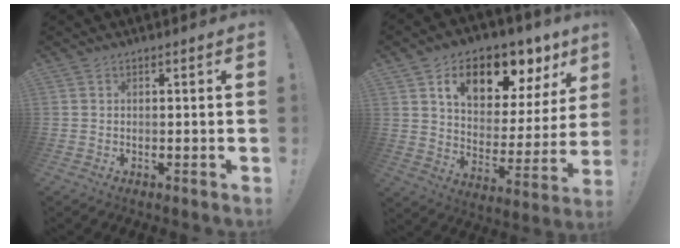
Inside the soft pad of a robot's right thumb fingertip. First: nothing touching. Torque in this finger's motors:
{"motor_torque": [2.35, 2.58, 0.36, 0.04, 0.07]}